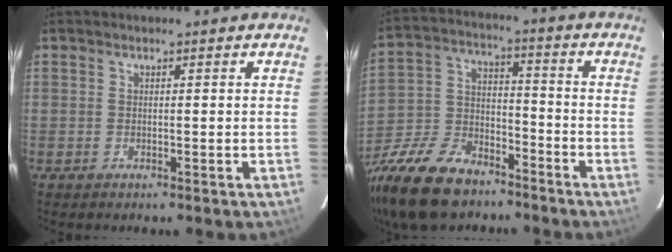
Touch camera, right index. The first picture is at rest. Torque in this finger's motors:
{"motor_torque": [-0.18, -0.78, -0.11, -0.04]}